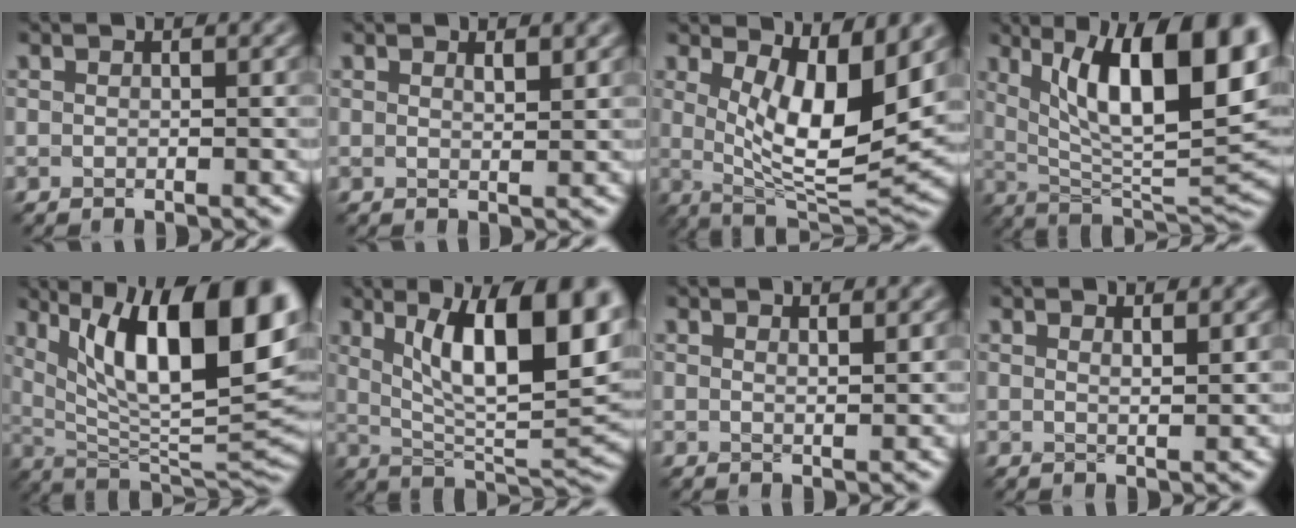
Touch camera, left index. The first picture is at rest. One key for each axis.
{"total": 1.1, "fx": 0.8, "fy": 0.3, "fz": 0.7, "tx": -0.013, "ty": -0.002, "tz": 0.015}
{"total": 8.9, "fx": 2.3, "fy": 3.0, "fz": 8.0, "tx": -0.134, "ty": -0.028, "tz": 0.048}
{"total": 14.3, "fx": 5.1, "fy": 4.7, "fz": 12.6, "tx": -0.174, "ty": -0.001, "tz": 0.082}
{"total": 16.0, "fx": 5.9, "fy": 5.8, "fz": 13.7, "tx": -0.197, "ty": 0.002, "tz": 0.101}
{"total": 12.6, "fx": 4.2, "fy": 4.1, "fz": 11.2, "tx": -0.152, "ty": -0.003, "tz": 0.068}
{"total": 1.1, "fx": 0.9, "fy": 0.2, "fz": 0.5, "tx": -0.005, "ty": 0.001, "tz": 0.015}
{"total": 1.4, "fx": 1.1, "fy": 0.4, "fz": 0.7, "tx": -0.007, "ty": 0.001, "tz": 0.017}